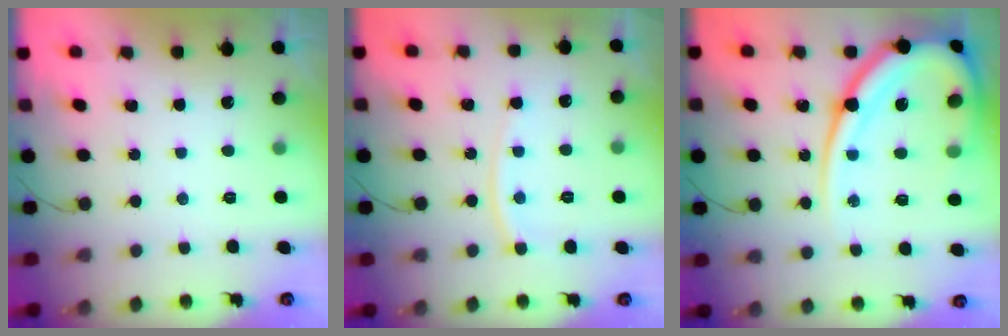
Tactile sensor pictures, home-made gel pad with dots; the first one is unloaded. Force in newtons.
{"total": 9.2, "press": 9.1, "slide": 1.2}
{"total": 20.2, "press": 20.1, "slide": 2.3}